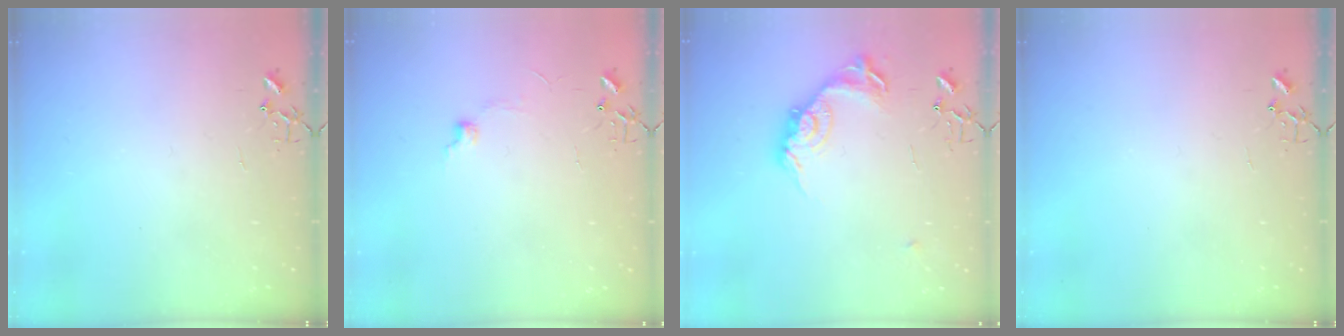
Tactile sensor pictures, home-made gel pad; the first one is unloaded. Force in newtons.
{"total": 5.3, "press": 5.2, "slide": 0.7}
{"total": 15.0, "press": 15.0, "slide": 0.7}
{"total": 0.0}